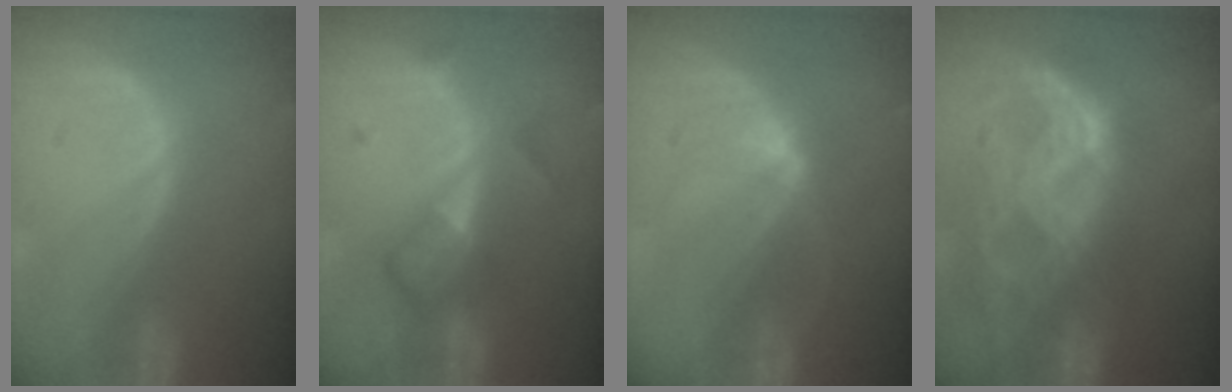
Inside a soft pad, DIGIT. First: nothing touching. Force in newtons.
{"total": 5.1, "press": 5.1, "slide": 0.4}
{"total": 4.0, "press": 3.7, "slide": 1.6}
{"total": 11.4, "press": 9.6, "slide": 6.2}